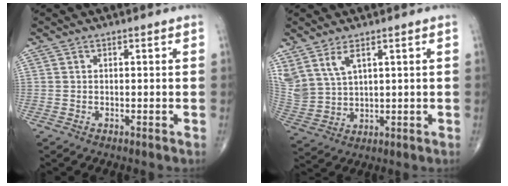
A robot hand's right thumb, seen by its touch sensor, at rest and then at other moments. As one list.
[{"total": 8.9, "force": [5.1, 4.7, 5.6], "torque": [-0.120, -0.017, 0.123]}]